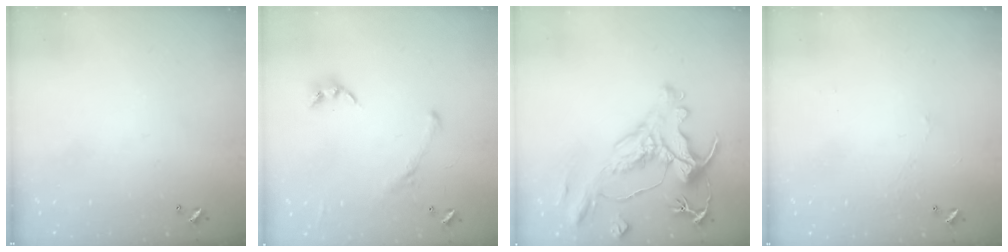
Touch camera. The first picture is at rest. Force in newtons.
{"total": 1.6, "press": 1.4, "slide": 0.8}
{"total": 3.1, "press": 2.8, "slide": 1.4}
{"total": 0.0}